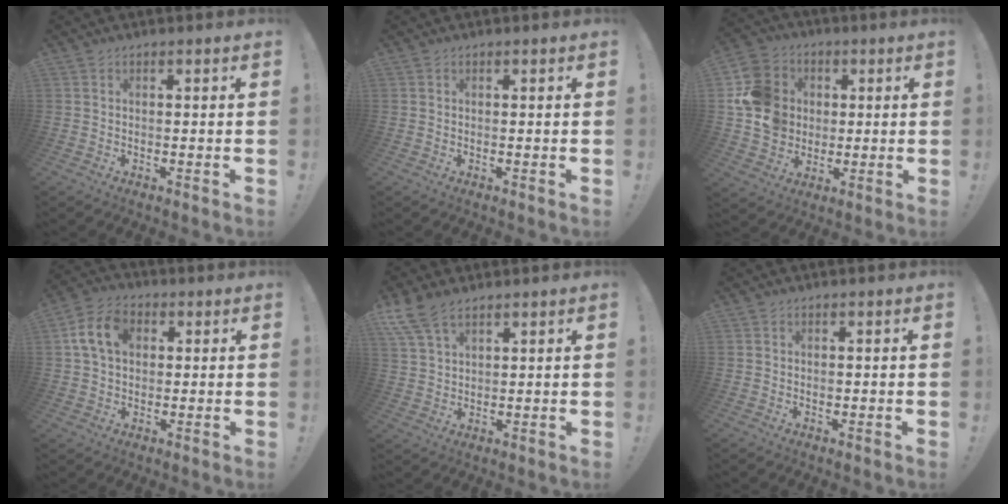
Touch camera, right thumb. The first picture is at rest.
{"total": 0.0}
{"total": 15.6, "force": [1.6, 13.9, 6.8], "torque": [-0.118, 0.008, 0.040]}
{"total": 10.9, "force": [2.8, 7.7, 7.2], "torque": [-0.124, 0.014, 0.055]}
{"total": 8.5, "force": [6.0, 3.8, 4.6], "torque": [-0.091, -0.018, 0.120]}
{"total": 0.5, "force": [-0.2, 0.4, 0.3], "torque": [-0.008, 0.002, -0.002]}